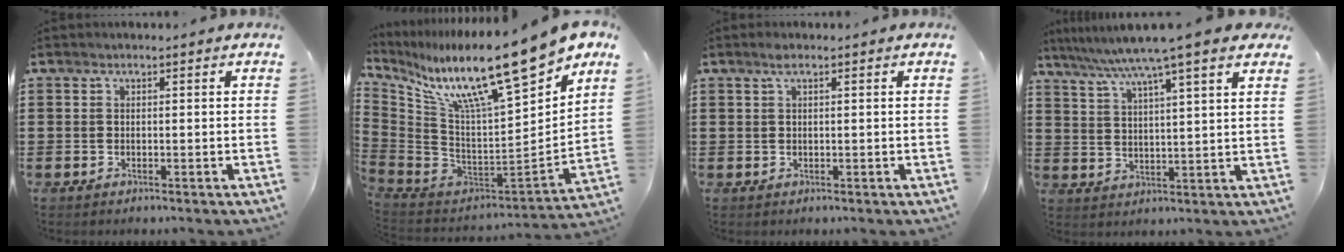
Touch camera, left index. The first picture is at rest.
{"total": 17.7, "force": [12.8, 2.1, 12.2], "torque": [-0.226, -0.096, 0.209]}
{"total": 1.3, "force": [0.7, 0.2, 1.1], "torque": [-0.023, 0.003, 0.013]}
{"total": 7.9, "force": [6.3, -0.4, 4.9], "torque": [-0.114, -0.030, 0.105]}